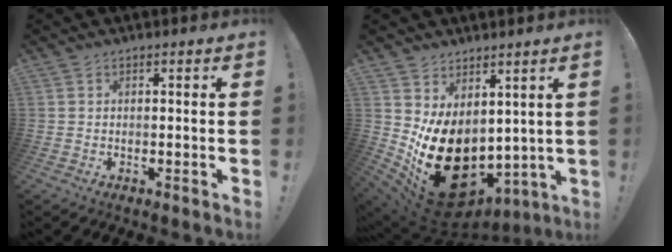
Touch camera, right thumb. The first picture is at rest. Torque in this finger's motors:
{"motor_torque": [0.09, 1.50, 1.65, -1.12, 0.21]}